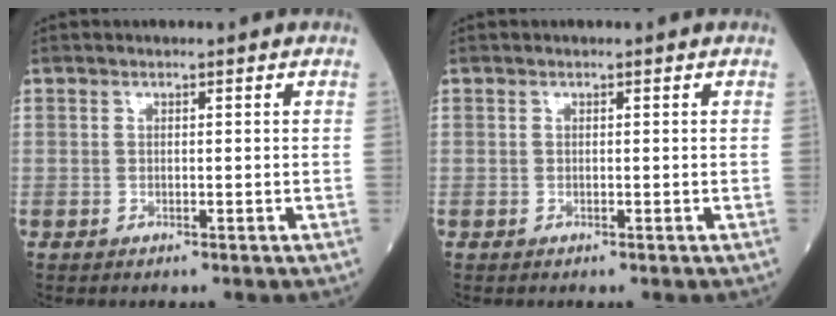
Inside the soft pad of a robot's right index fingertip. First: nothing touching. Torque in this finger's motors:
{"motor_torque": [0.00, 0.00, 0.00, 0.00]}